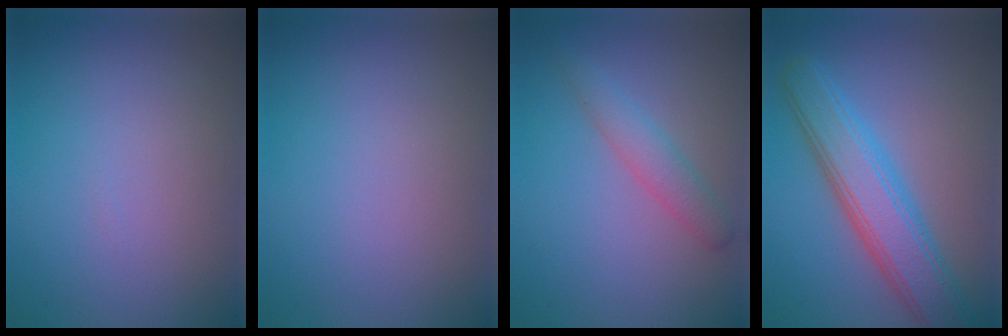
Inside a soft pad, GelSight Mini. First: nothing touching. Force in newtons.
{"total": 0.0}
{"total": 2.3, "press": 2.3, "slide": 0.2}
{"total": 6.4, "press": 6.4, "slide": 0.4}